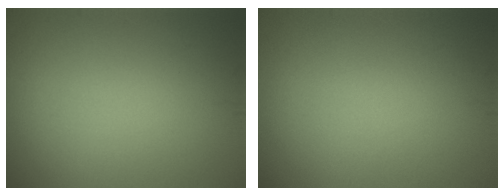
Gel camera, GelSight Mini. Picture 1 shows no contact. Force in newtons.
{"total": 0.0}